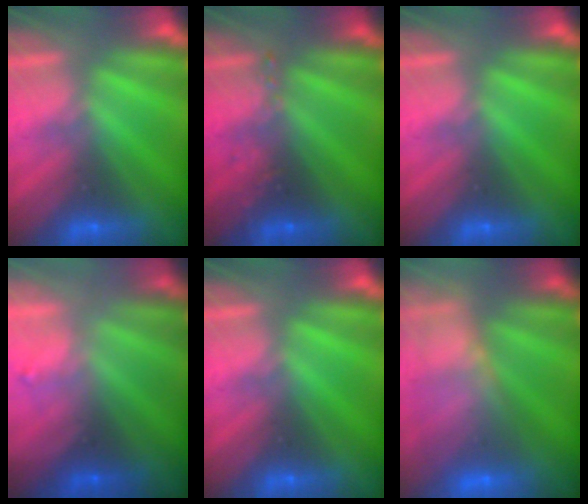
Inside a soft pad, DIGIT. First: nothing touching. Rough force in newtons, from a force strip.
{"total": 2.5}
{"total": 0.0}
{"total": 7.4}
{"total": 0.0}
{"total": 5.8}